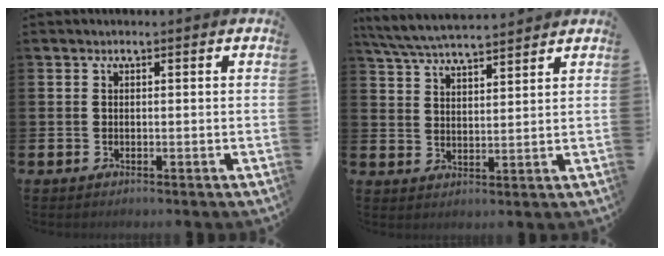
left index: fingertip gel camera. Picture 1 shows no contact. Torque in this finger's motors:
{"motor_torque": [0.98, -1.16, 0.16, 0.21]}